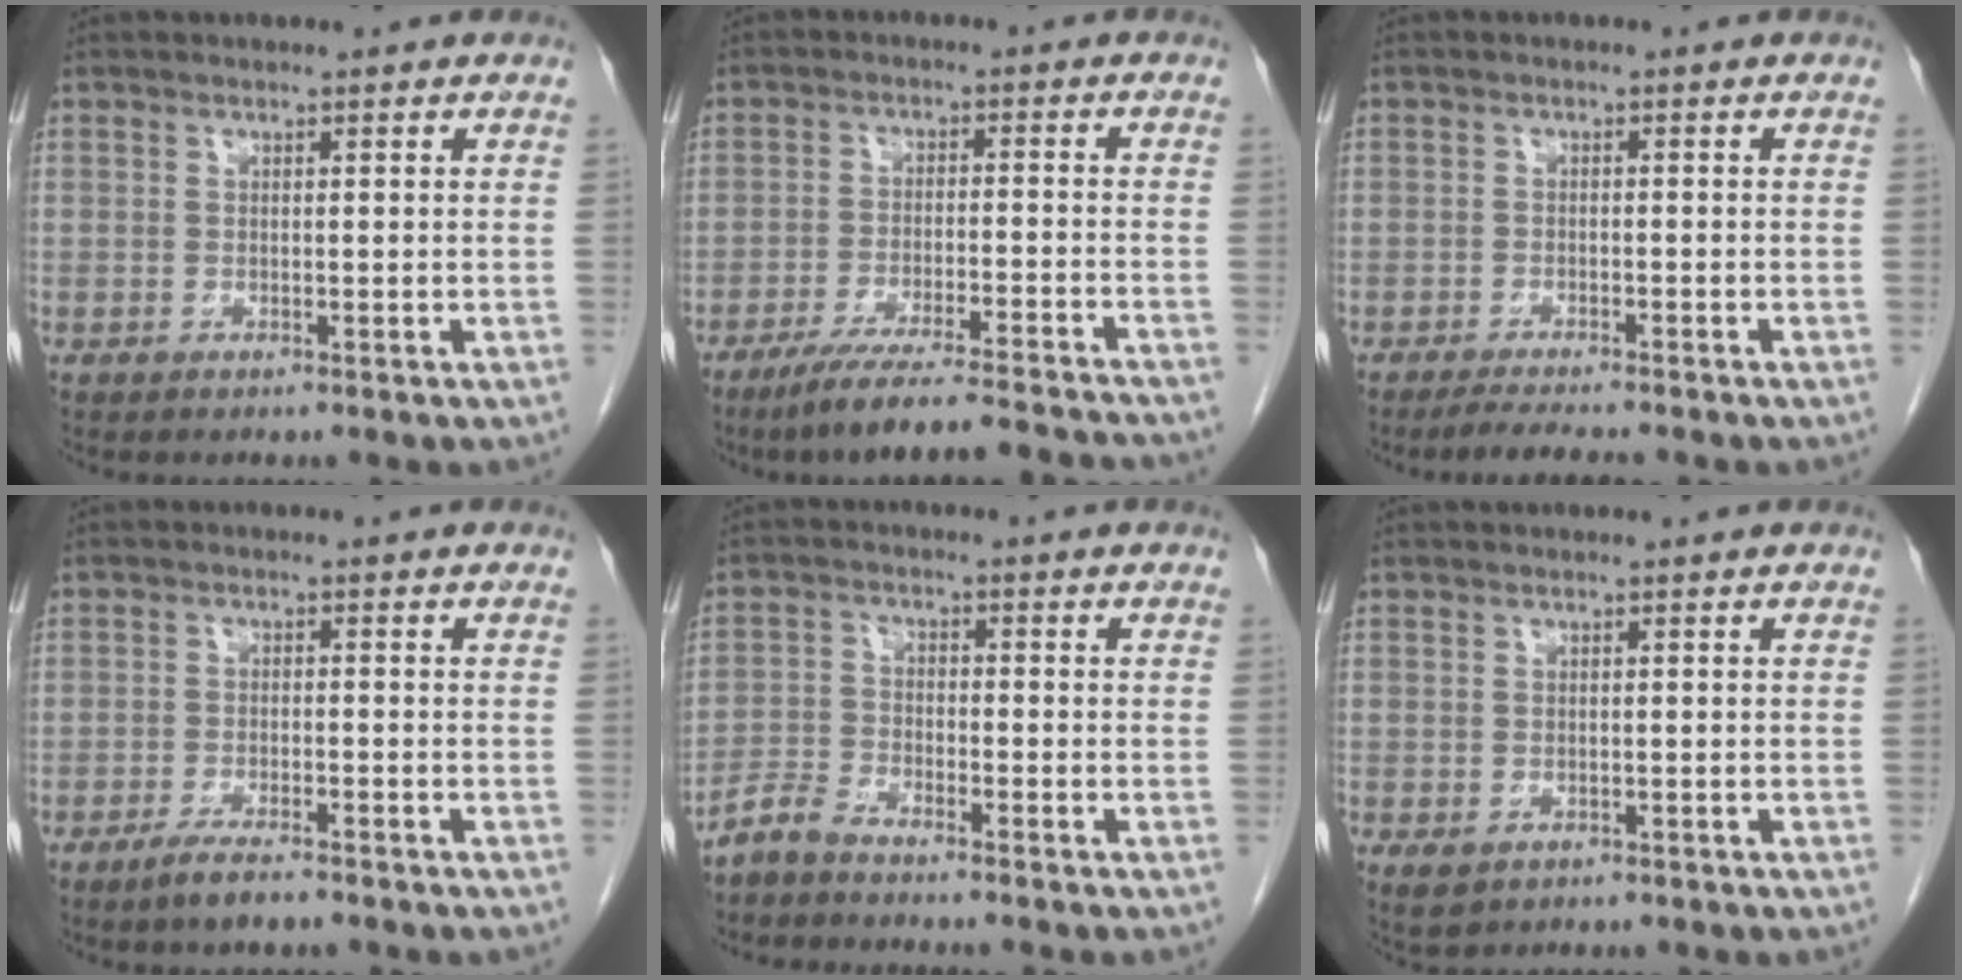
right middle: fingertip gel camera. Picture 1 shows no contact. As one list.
[{"total": 15.8, "force": [-14.1, 0.2, 7.2], "torque": [-0.102, -0.028, -0.209]}, {"total": 4.2, "force": [-3.7, 0.5, 2.0], "torque": [-0.034, -0.012, -0.060]}, {"total": 3.8, "force": [-2.9, 0.5, 2.4], "torque": [-0.049, -0.005, -0.053]}, {"total": 3.3, "force": [-3.2, 0.4, 0.6], "torque": [-0.014, -0.008, -0.067]}, {"total": 2.1, "force": [-0.8, 1.5, 1.2], "torque": [-0.019, -0.002, 0.000]}]